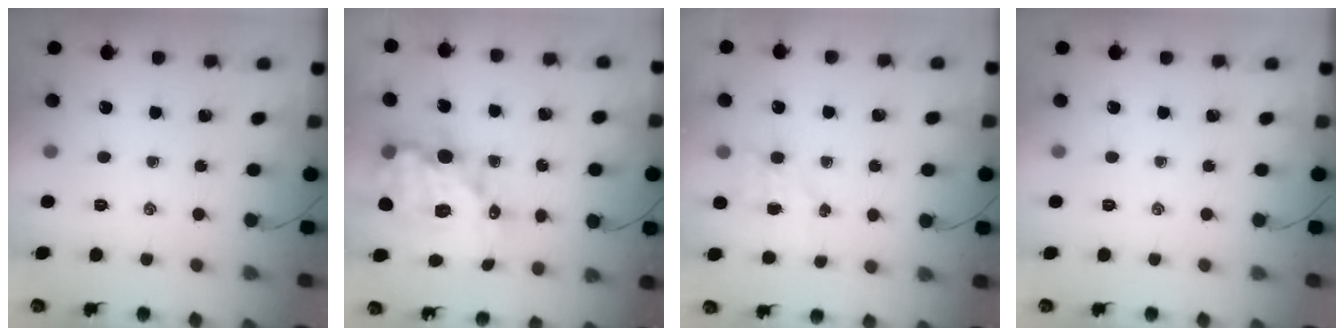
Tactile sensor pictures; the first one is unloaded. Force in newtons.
{"total": 17.8, "press": 17.4, "slide": 4.0}
{"total": 4.2, "press": 4.1, "slide": 1.1}
{"total": 0.0}